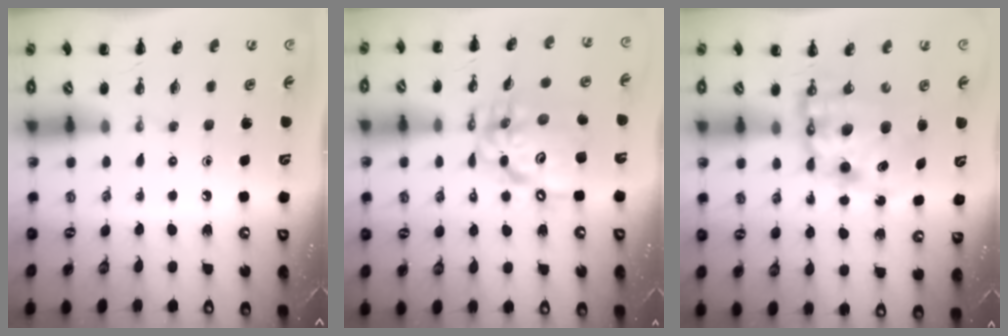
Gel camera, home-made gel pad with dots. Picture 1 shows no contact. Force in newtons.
{"total": 15.2, "press": 14.7, "slide": 4.2}
{"total": 10.1, "press": 9.7, "slide": 2.6}